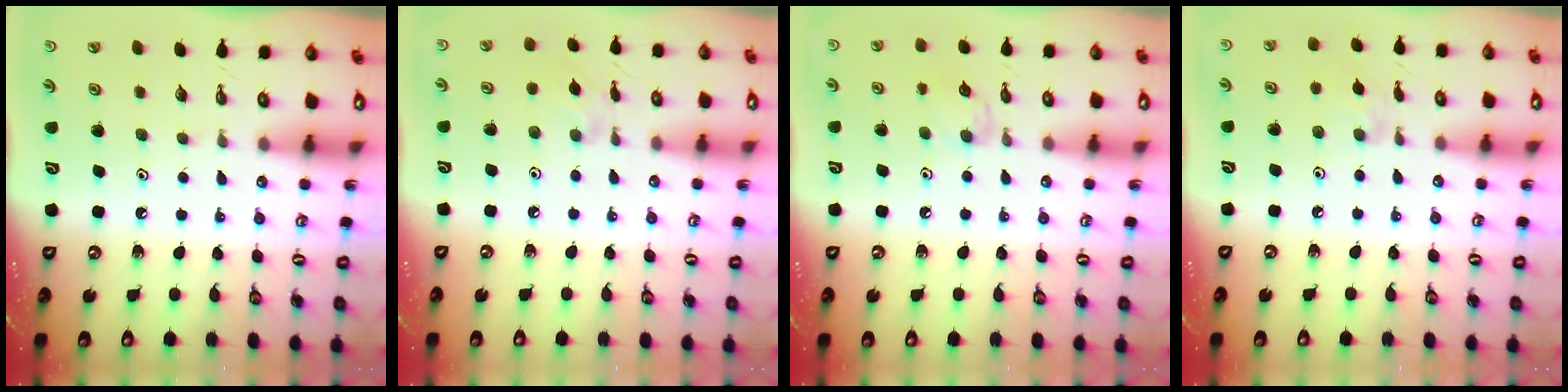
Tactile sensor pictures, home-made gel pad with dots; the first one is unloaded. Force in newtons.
{"total": 2.4, "press": 2.3, "slide": 0.5}
{"total": 6.2, "press": 6.1, "slide": 0.8}
{"total": 2.5, "press": 2.5, "slide": 0.5}